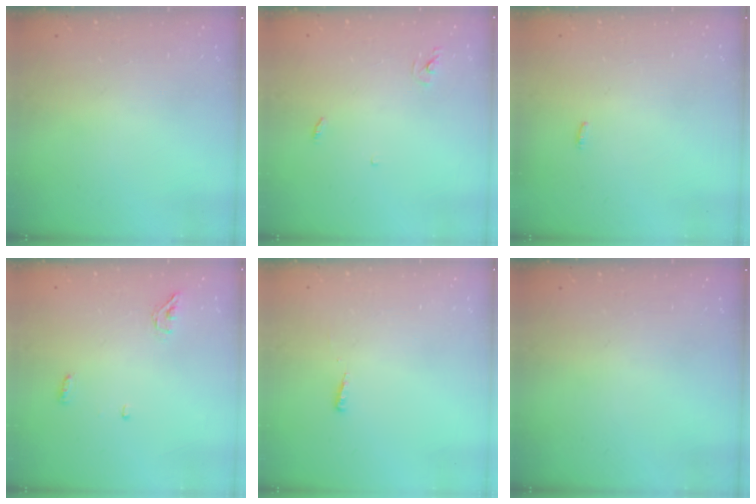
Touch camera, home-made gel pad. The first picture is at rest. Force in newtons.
{"total": 2.9, "press": 2.9, "slide": 0.2}
{"total": 3.3, "press": 1.6, "slide": 2.9}
{"total": 4.3, "press": 4.0, "slide": 1.4}
{"total": 3.1, "press": 3.0, "slide": 0.9}
{"total": 0.0}